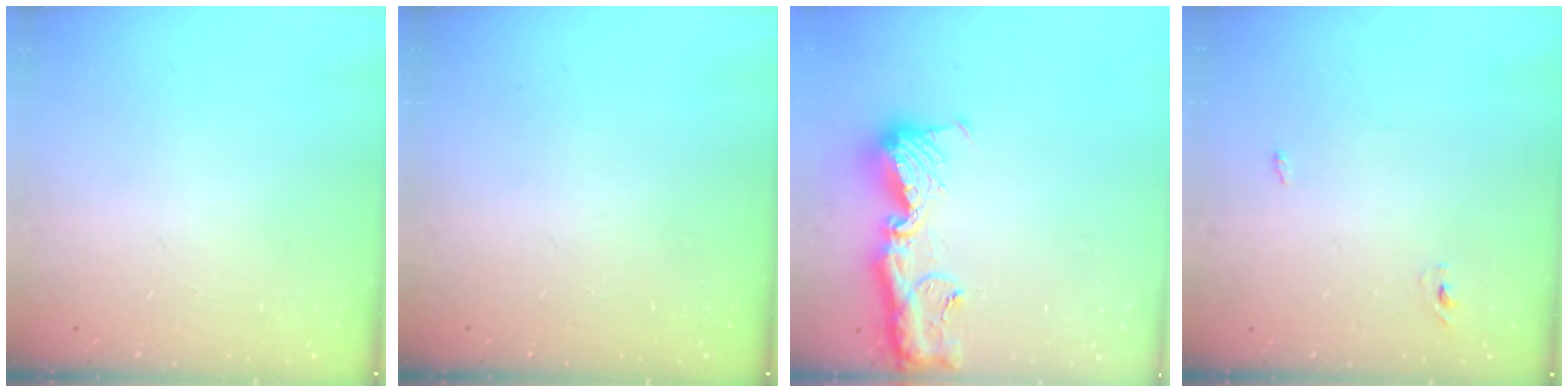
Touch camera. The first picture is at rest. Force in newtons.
{"total": 0.0}
{"total": 15.7, "press": 15.6, "slide": 1.6}
{"total": 2.3, "press": 2.1, "slide": 1.0}